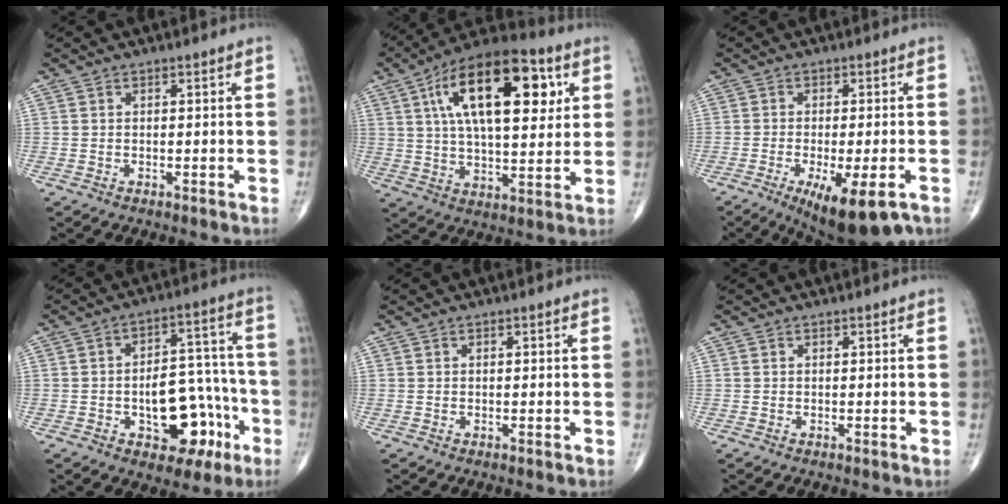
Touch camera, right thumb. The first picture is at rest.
{"total": 23.1, "force": [7.4, 10.4, 19.2], "torque": [-0.297, -0.002, 0.115]}
{"total": 11.8, "force": [-5.9, 3.5, 9.6], "torque": [-0.143, -0.010, -0.086]}
{"total": 15.4, "force": [-5.4, 8.9, 11.3], "torque": [-0.107, 0.056, -0.066]}
{"total": 0.0}
{"total": 0.0}